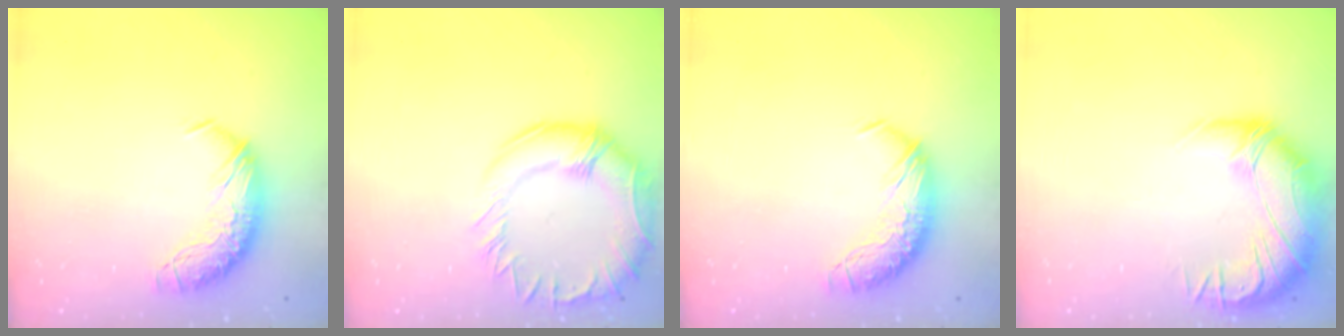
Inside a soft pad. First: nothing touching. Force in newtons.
{"total": 7.3, "press": 6.9, "slide": 2.5}
{"total": 0.0}
{"total": 3.2, "press": 0.9, "slide": 3.0}